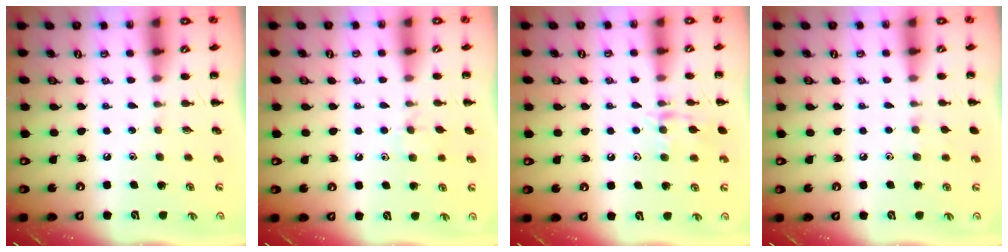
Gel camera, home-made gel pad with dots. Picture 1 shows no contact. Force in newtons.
{"total": 5.5, "press": 5.1, "slide": 1.9}
{"total": 10.7, "press": 10.7, "slide": 0.6}
{"total": 4.9, "press": 4.6, "slide": 1.7}